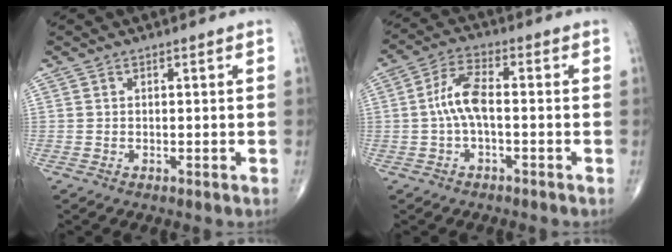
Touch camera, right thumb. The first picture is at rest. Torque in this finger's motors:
{"motor_torque": [0.65, 1.94, 0.56, -0.67, 0.09]}